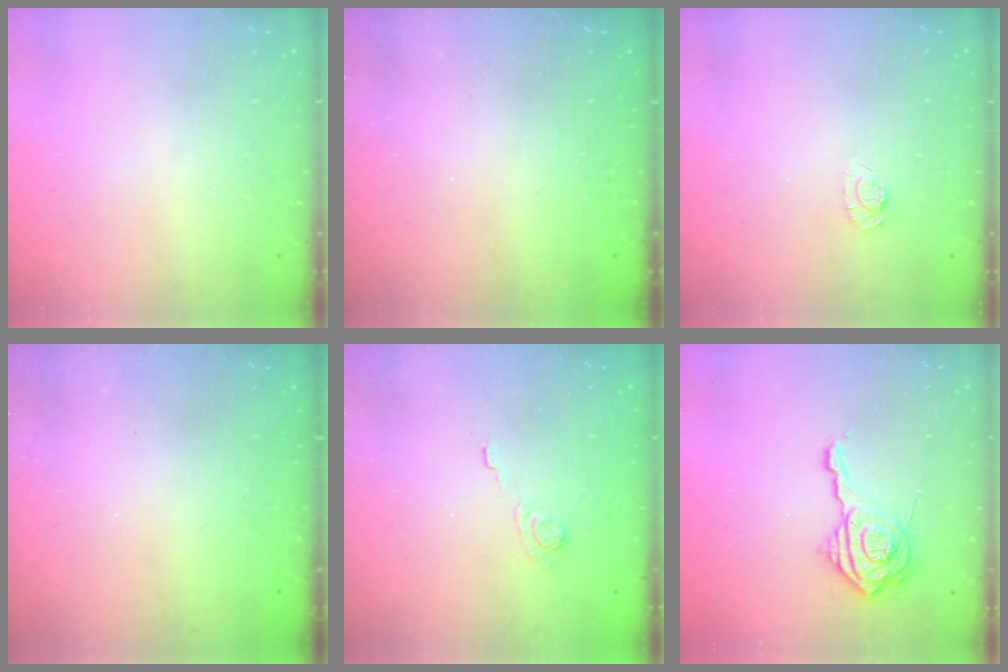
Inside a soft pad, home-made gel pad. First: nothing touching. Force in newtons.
{"total": 2.3, "press": 2.2, "slide": 0.8}
{"total": 5.5, "press": 5.5, "slide": 0.6}
{"total": 2.4, "press": 2.3, "slide": 0.8}
{"total": 2.6, "press": 2.2, "slide": 1.5}
{"total": 13.9, "press": 13.8, "slide": 1.5}